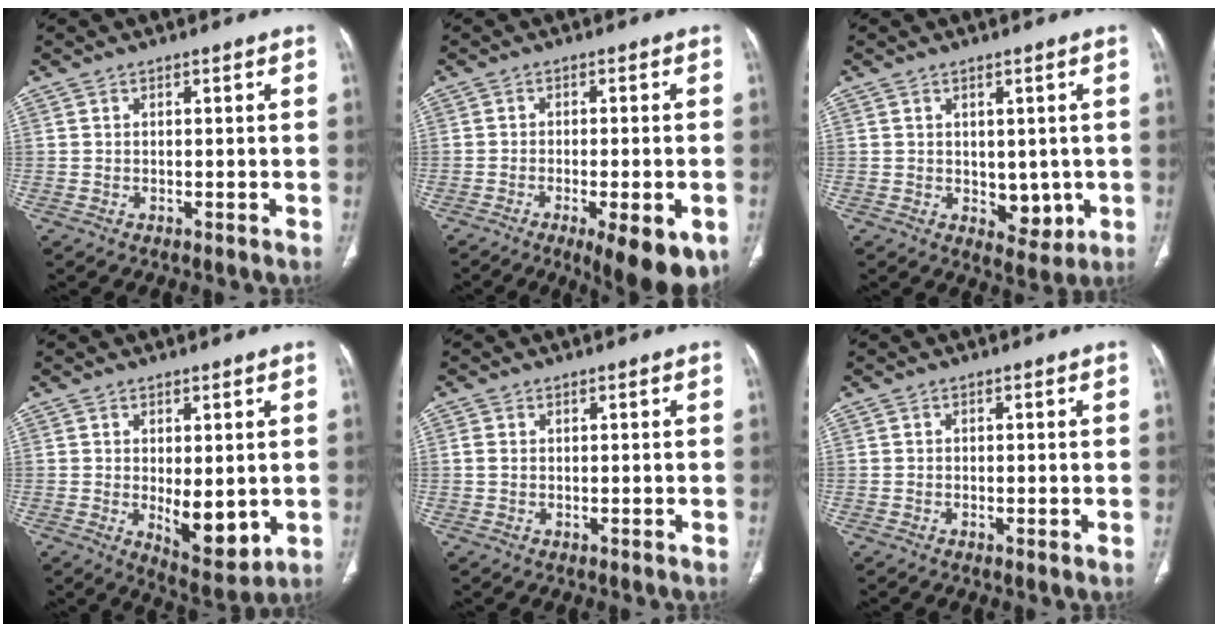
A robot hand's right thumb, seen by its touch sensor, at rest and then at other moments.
{"total": 12.5, "force": [-6.0, 3.7, 10.4], "torque": [-0.116, 0.000, -0.077]}
{"total": 5.3, "force": [-0.3, 3.6, 3.9], "torque": [-0.026, -0.011, 0.011]}
{"total": 8.3, "force": [-0.6, 3.7, 7.4], "torque": [-0.087, -0.023, 0.007]}
{"total": 1.0, "force": [0.3, 0.8, 0.6], "torque": [-0.017, 0.002, 0.007]}
{"total": 0.8, "force": [-0.2, 0.1, 0.8], "torque": [-0.019, -0.004, -0.005]}